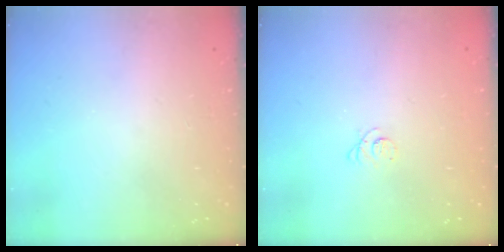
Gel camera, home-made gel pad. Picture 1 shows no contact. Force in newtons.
{"total": 2.4, "press": 2.4, "slide": 0.3}